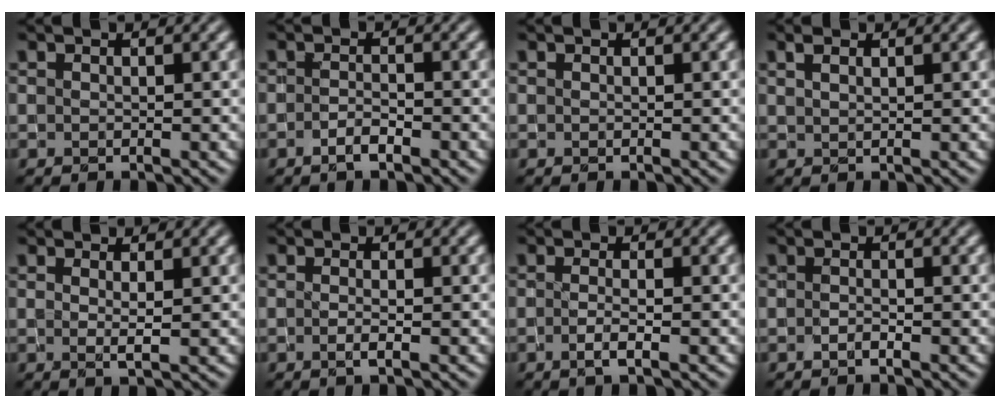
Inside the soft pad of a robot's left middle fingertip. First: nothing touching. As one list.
[{"total": 1.6, "force": [-1.0, 0.4, 1.2], "torque": [-0.023, 0.000, -0.020]}, {"total": 0.0}, {"total": 1.2, "force": [0.8, 0.4, 0.8], "torque": [-0.017, 0.004, 0.014]}, {"total": 1.3, "force": [0.4, 0.2, 1.2], "torque": [-0.023, -0.005, 0.008]}, {"total": 1.3, "force": [-0.3, 0.4, 1.2], "torque": [-0.020, -0.007, -0.007]}, {"total": 1.9, "force": [-0.6, 0.6, 1.7], "torque": [-0.029, -0.005, -0.016]}, {"total": 0.7, "force": [-0.5, 0.2, 0.6], "torque": [-0.012, -0.002, -0.008]}]